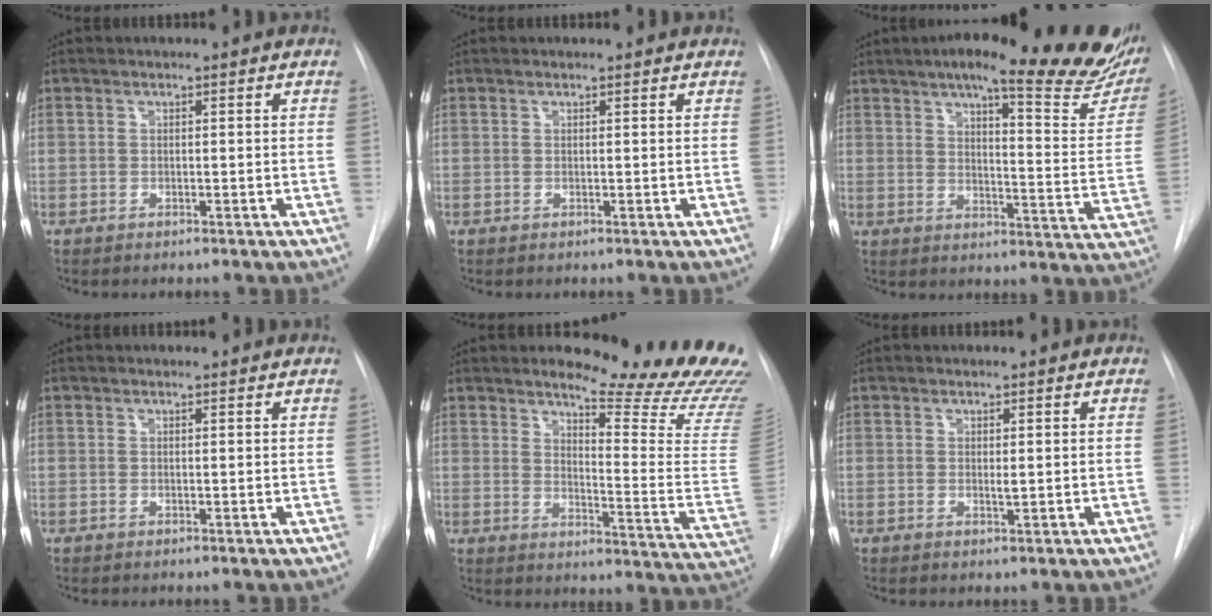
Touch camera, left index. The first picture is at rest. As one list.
[{"total": 1.2, "force": [1.2, 0.2, 0.1], "torque": [-0.011, 0.008, 0.013]}, {"total": 25.0, "force": [19.0, 4.6, 15.6], "torque": [-0.198, -0.033, 0.225]}, {"total": 1.6, "force": [1.5, 0.3, 0.2], "torque": [-0.014, 0.010, 0.015]}, {"total": 18.7, "force": [16.9, 0.2, 8.1], "torque": [-0.106, -0.134, 0.195]}, {"total": 0.7, "force": [0.2, 0.2, 0.6], "torque": [-0.015, -0.004, 0.004]}]